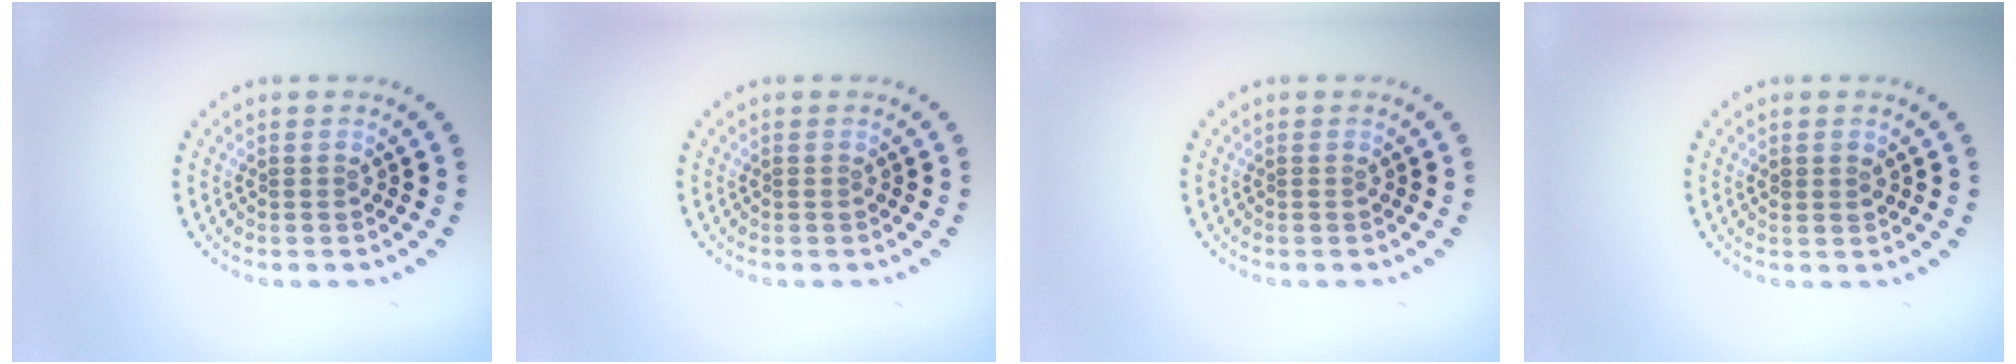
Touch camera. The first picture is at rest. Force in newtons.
{"total": 0.0}
{"total": 0.0}
{"total": 1.0, "press": 0.9, "slide": 0.3}